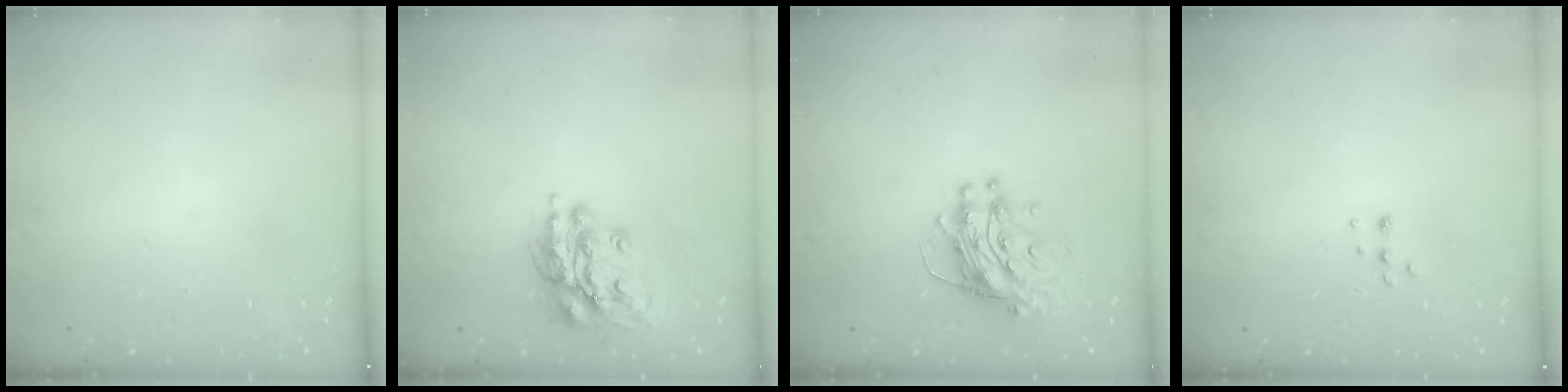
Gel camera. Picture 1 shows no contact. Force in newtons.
{"total": 15.4, "press": 15.3, "slide": 1.9}
{"total": 12.0, "press": 11.9, "slide": 1.2}
{"total": 3.4, "press": 3.3, "slide": 0.6}